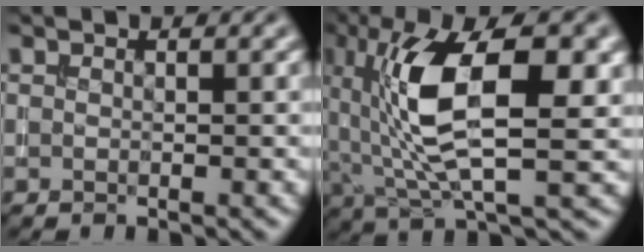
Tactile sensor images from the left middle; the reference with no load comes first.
{"total": 11.3, "force": [1.7, 4.2, 10.4], "torque": [-0.187, 0.008, 0.029]}